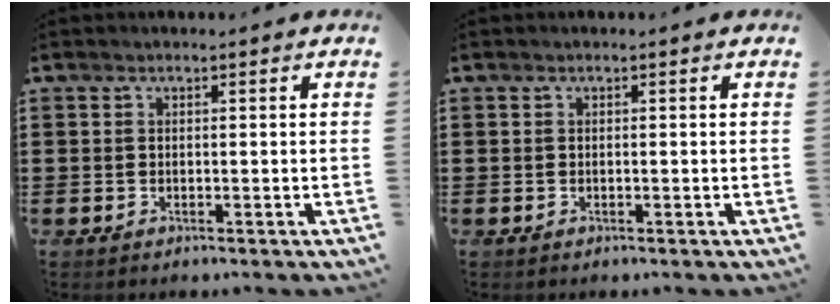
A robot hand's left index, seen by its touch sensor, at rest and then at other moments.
{"total": 0.0}